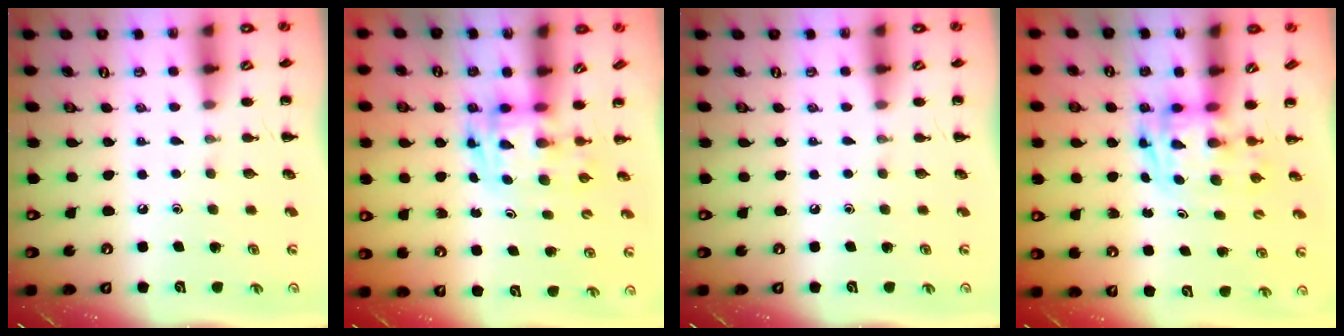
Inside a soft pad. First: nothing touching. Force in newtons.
{"total": 3.6, "press": 3.5, "slide": 0.6}
{"total": 0.0}
{"total": 2.8, "press": 2.8, "slide": 0.5}